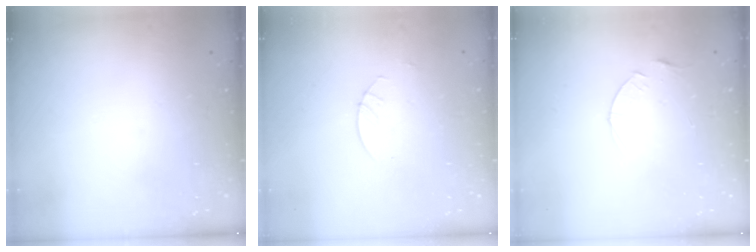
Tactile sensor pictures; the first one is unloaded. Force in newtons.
{"total": 2.7, "press": 2.7, "slide": 0.2}
{"total": 3.1, "press": 3.1, "slide": 0.5}